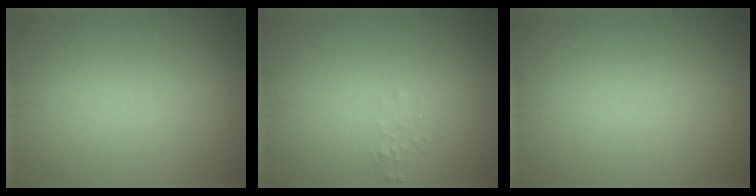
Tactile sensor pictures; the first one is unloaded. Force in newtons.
{"total": 0.6, "press": 0.6, "slide": 0.1}
{"total": 0.0}